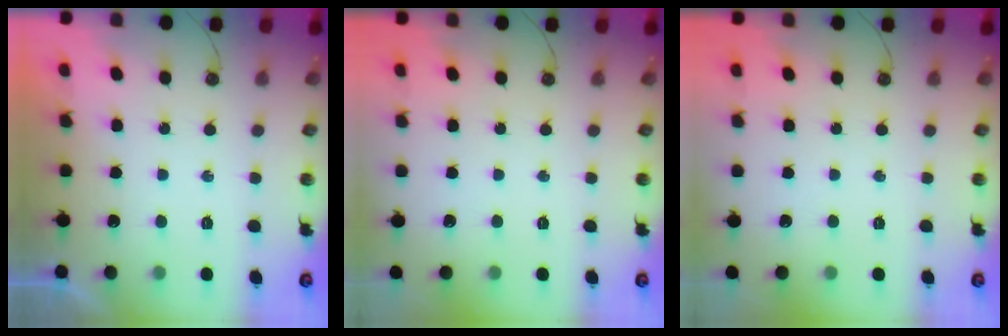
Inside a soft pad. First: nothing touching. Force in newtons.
{"total": 0.0}
{"total": 0.0}